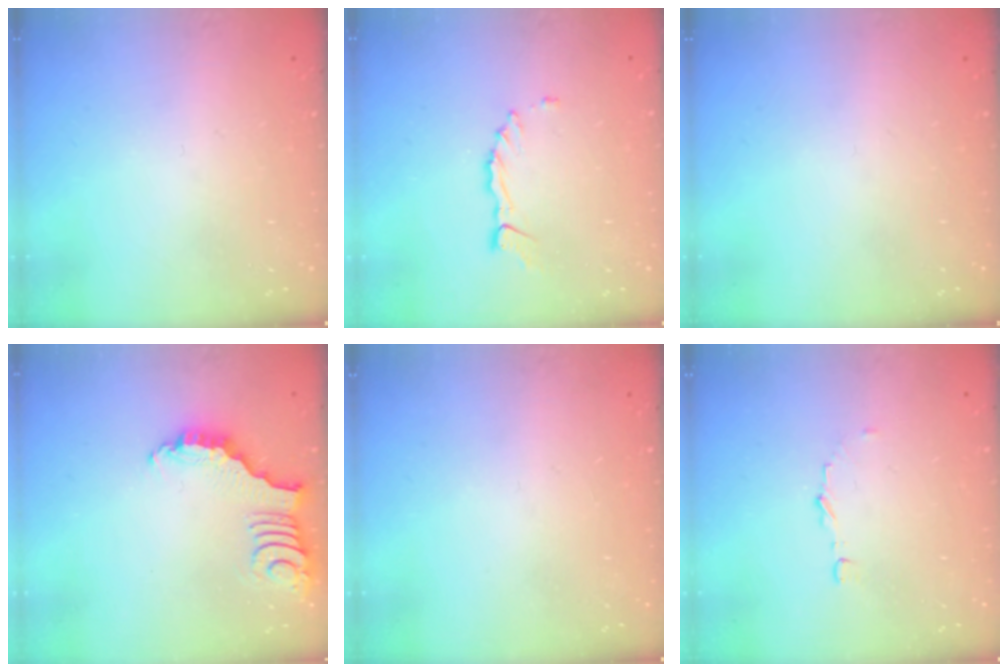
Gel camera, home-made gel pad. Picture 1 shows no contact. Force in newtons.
{"total": 2.4, "press": 2.4, "slide": 0.3}
{"total": 0.0}
{"total": 2.2, "press": 2.2, "slide": 0.3}
{"total": 0.0}
{"total": 3.7, "press": 3.7, "slide": 0.3}